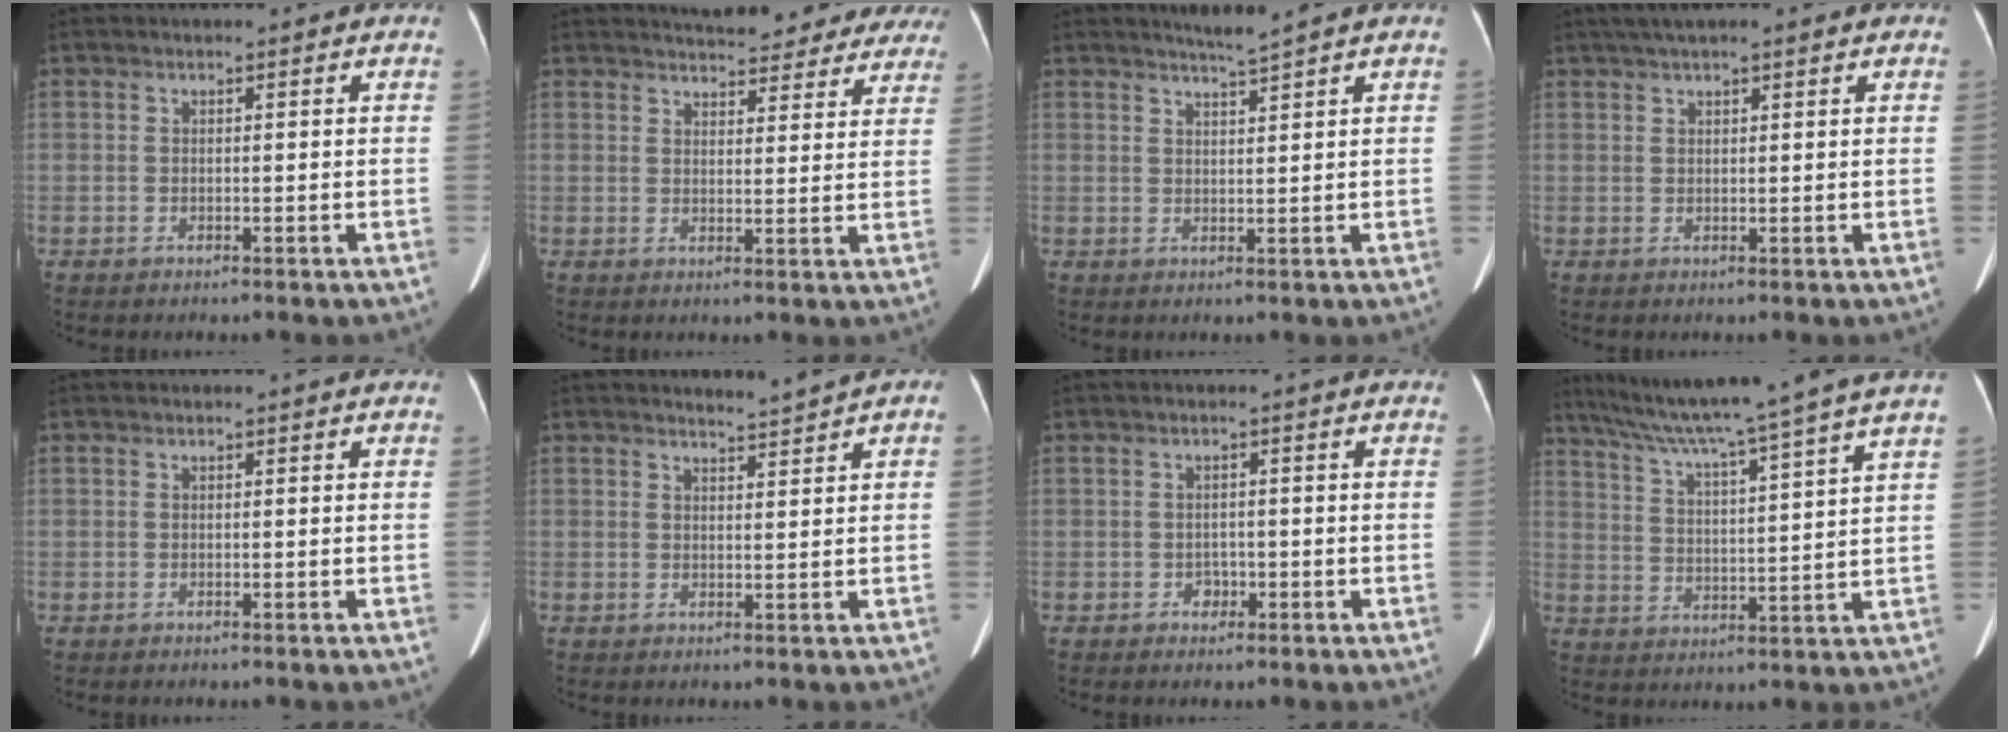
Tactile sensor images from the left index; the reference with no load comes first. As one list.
[{"total": 18.9, "force": [17.5, 5.1, 4.8], "torque": [-0.046, -0.014, 0.193]}, {"total": 2.2, "force": [1.9, -1.0, 0.6], "torque": [-0.014, -0.008, 0.039]}, {"total": 6.0, "force": [4.3, 1.0, 4.0], "torque": [-0.062, 0.034, 0.065]}, {"total": 0.0}, {"total": 1.7, "force": [1.6, -0.4, 0.4], "torque": [-0.005, 0.002, 0.026]}, {"total": 1.5, "force": [-1.0, 1.1, 0.3], "torque": [-0.004, -0.001, -0.013]}, {"total": 18.8, "force": [15.6, -2.5, 10.2], "torque": [-0.173, -0.009, 0.222]}]